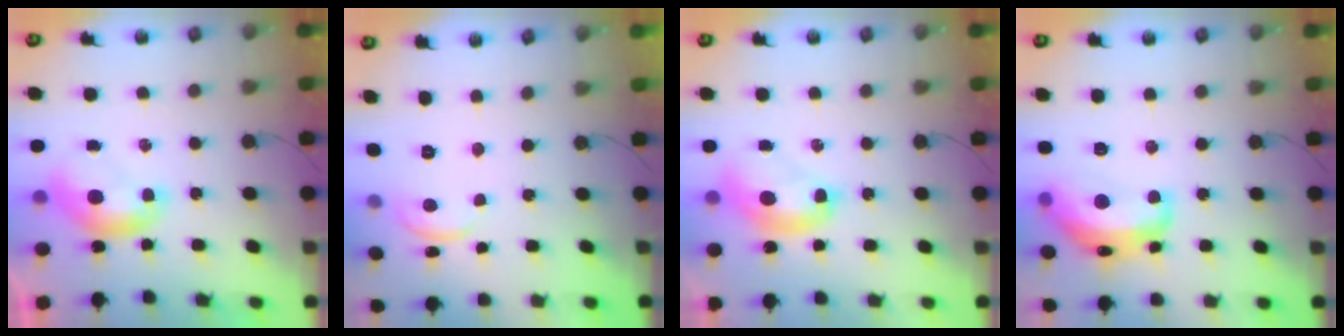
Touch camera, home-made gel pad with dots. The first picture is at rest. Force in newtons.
{"total": 1.0, "press": 0.9, "slide": 0.5}
{"total": 2.7, "press": 2.7, "slide": 0.1}
{"total": 9.5, "press": 9.5, "slide": 0.9}